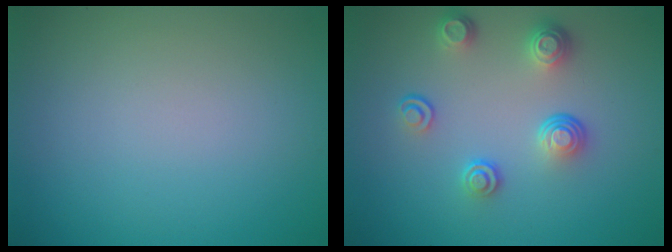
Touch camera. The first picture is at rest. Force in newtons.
{"total": 3.8, "press": 2.8, "slide": 2.5}